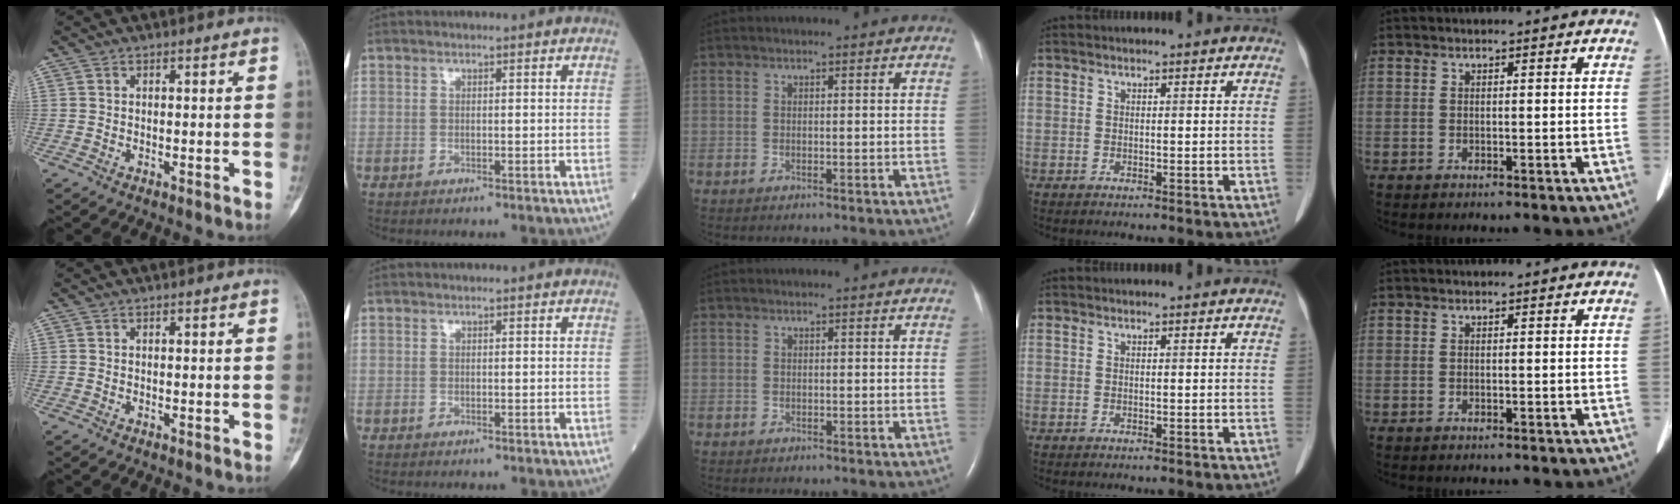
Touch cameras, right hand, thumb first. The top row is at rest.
{}